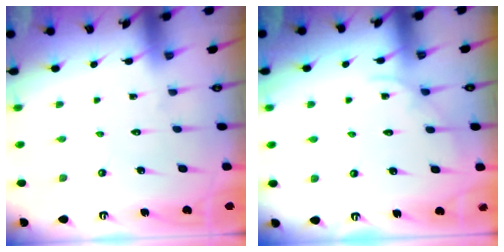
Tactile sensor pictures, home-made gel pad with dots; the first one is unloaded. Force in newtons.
{"total": 2.1, "press": 2.1, "slide": 0.3}